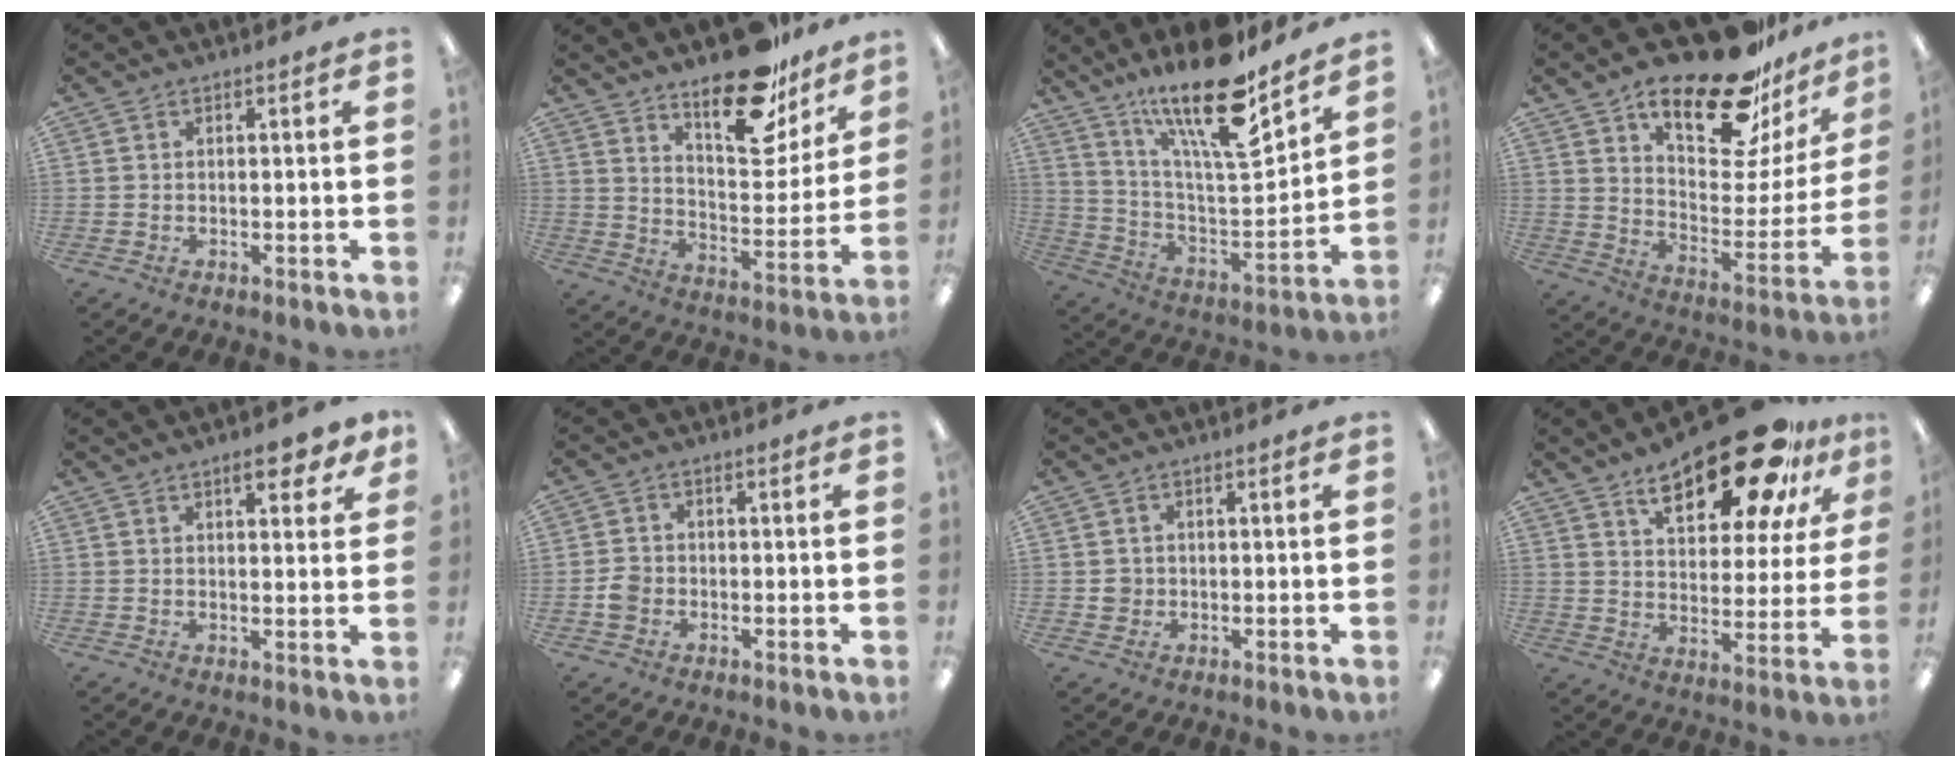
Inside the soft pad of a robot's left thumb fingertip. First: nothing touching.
{"total": 19.7, "force": [14.5, 8.2, 10.5], "torque": [-0.142, -0.094, 0.243]}
{"total": 22.1, "force": [15.7, 6.2, 14.2], "torque": [-0.248, -0.103, 0.264]}
{"total": 24.3, "force": [18.3, 8.3, 13.6], "torque": [-0.206, -0.118, 0.307]}
{"total": 5.5, "force": [3.5, 1.9, 3.9], "torque": [-0.043, -0.017, 0.053]}
{"total": 3.5, "force": [-1.1, 3.0, 1.5], "torque": [-0.025, 0.007, -0.020]}
{"total": 1.6, "force": [0.0, 1.6, 0.4], "torque": [-0.010, 0.006, -0.003]}
{"total": 22.3, "force": [14.7, 9.0, 14.2], "torque": [-0.203, -0.079, 0.240]}